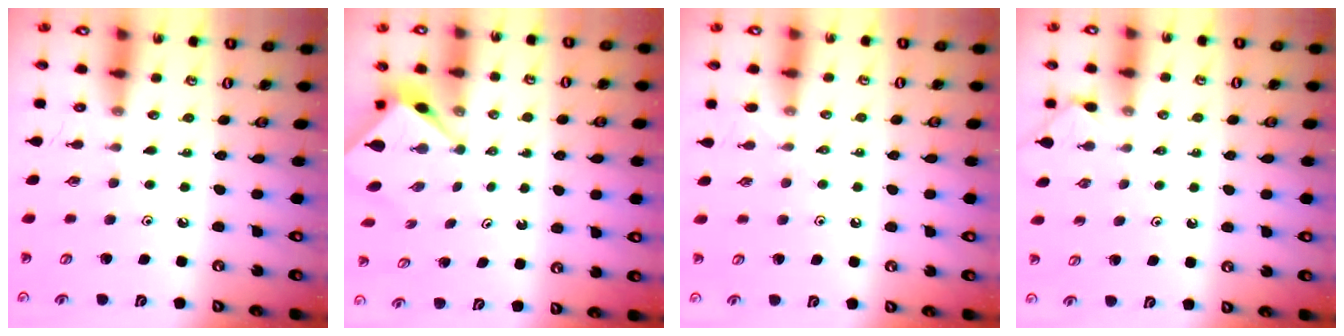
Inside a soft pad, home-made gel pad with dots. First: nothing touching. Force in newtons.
{"total": 2.6, "press": 2.6, "slide": 0.1}
{"total": 3.8, "press": 3.8, "slide": 0.6}
{"total": 2.3, "press": 2.3, "slide": 0.4}